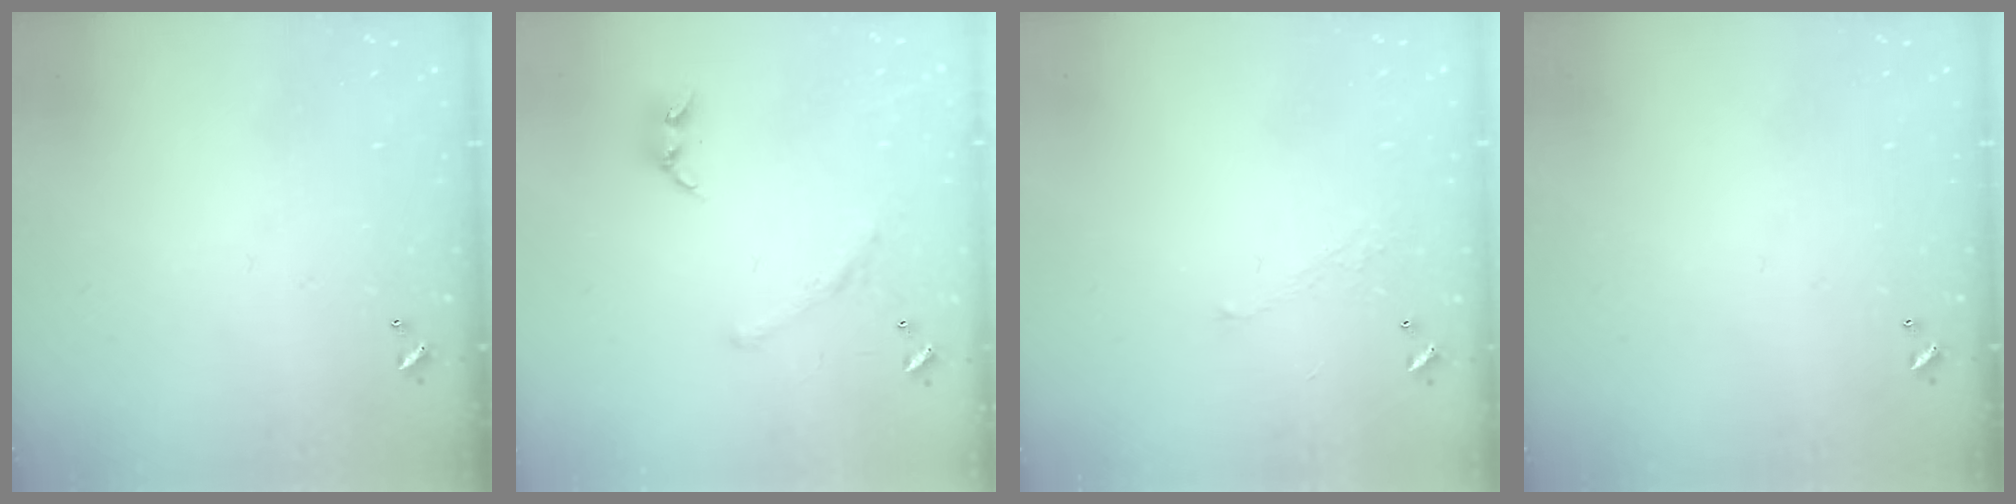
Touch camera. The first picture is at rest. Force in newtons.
{"total": 1.6, "press": 1.1, "slide": 1.1}
{"total": 3.5, "press": 3.5, "slide": 0.7}
{"total": 0.0}